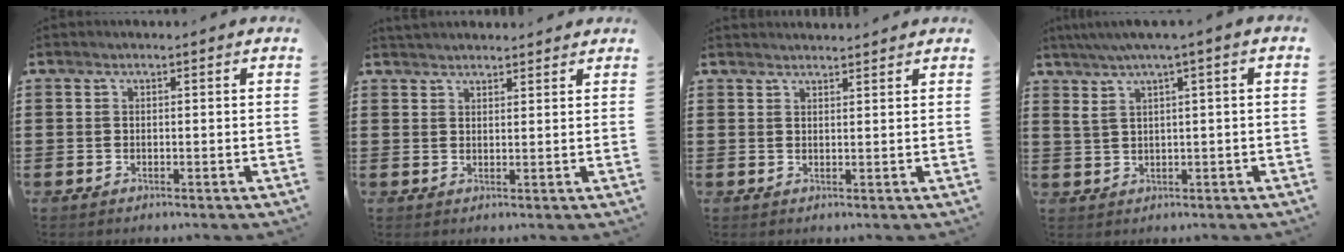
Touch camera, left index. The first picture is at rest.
{"total": 1.9, "force": [1.9, 0.2, -0.1], "torque": [-0.004, 0.002, 0.038]}
{"total": 1.4, "force": [1.4, -0.1, 0.0], "torque": [-0.004, 0.001, 0.028]}
{"total": 2.9, "force": [0.7, 0.2, 2.8], "torque": [-0.054, 0.003, 0.010]}